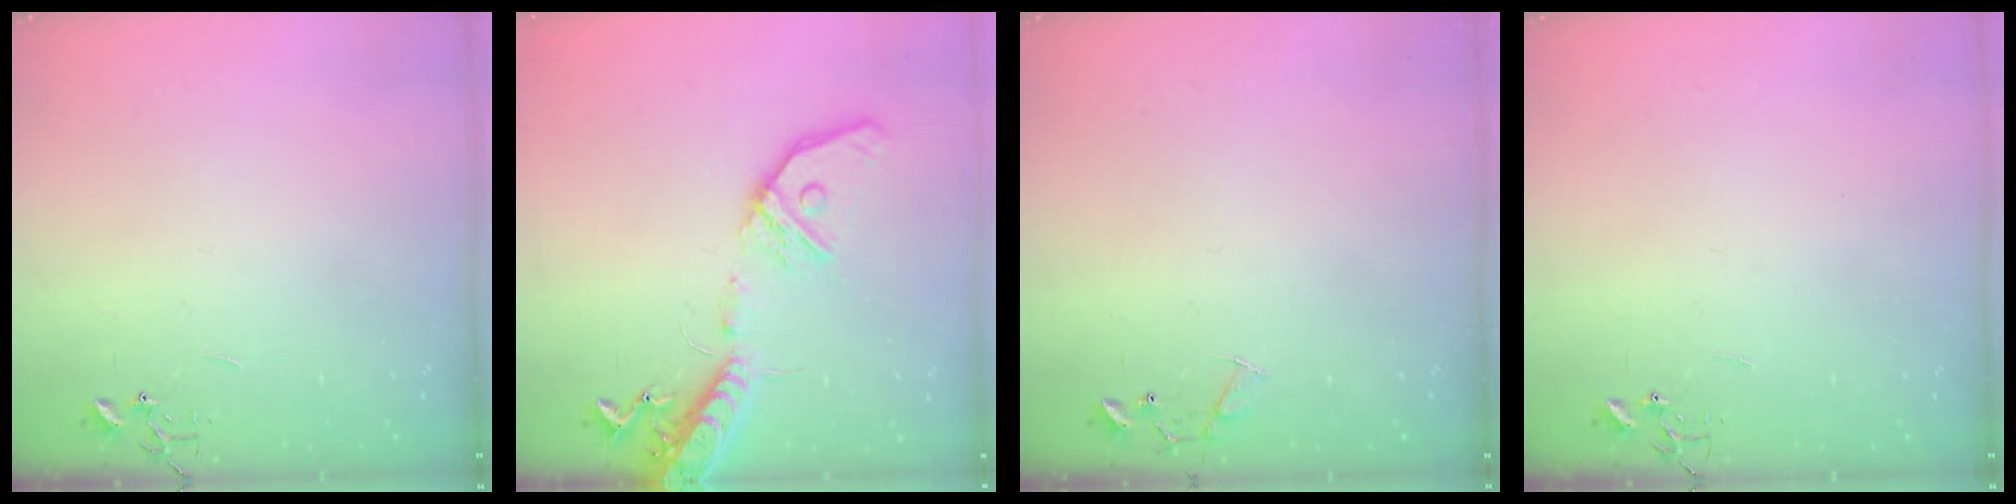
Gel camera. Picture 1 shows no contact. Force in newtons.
{"total": 17.0, "press": 16.7, "slide": 3.3}
{"total": 8.1, "press": 8.1, "slide": 0.5}
{"total": 0.0}